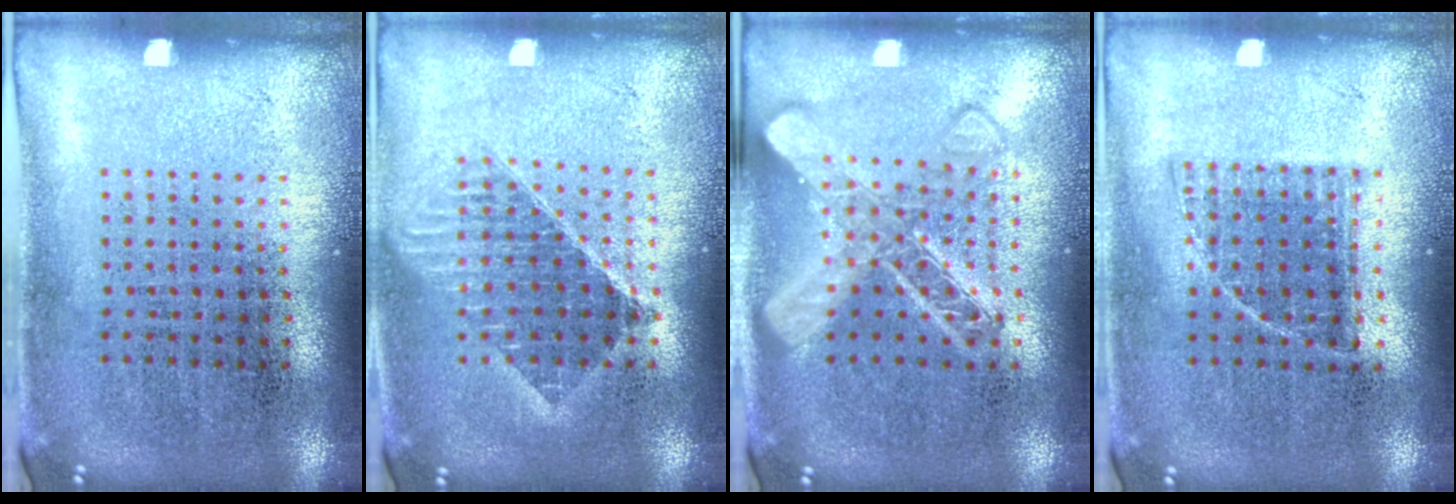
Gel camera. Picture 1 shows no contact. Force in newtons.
{"total": 1.5, "press": 1.3, "slide": 0.8}
{"total": 2.4, "press": 2.4, "slide": 0.4}
{"total": 1.0, "press": 0.8, "slide": 0.6}